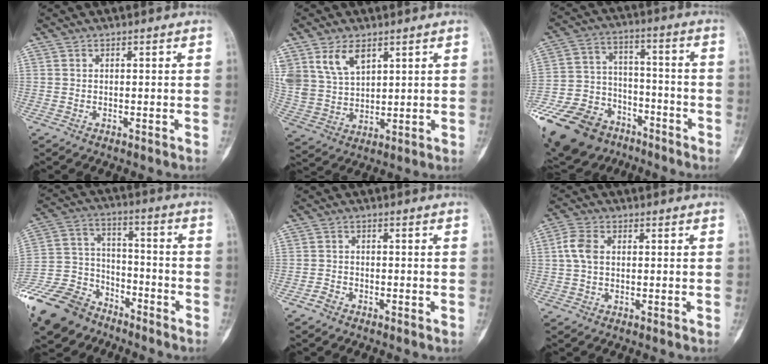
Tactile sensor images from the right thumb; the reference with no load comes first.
{"total": 9.0, "force": [5.1, 5.4, 5.2], "torque": [-0.089, -0.016, 0.113]}
{"total": 23.9, "force": [-15.7, 15.0, 10.0], "torque": [-0.234, 0.069, -0.267]}
{"total": 19.9, "force": [-15.0, 11.2, 6.7], "torque": [-0.127, 0.076, -0.270]}
{"total": 2.0, "force": [-1.5, 1.2, 0.5], "torque": [-0.012, 0.006, -0.031]}
{"total": 4.5, "force": [0.5, 3.0, 3.4], "torque": [-0.078, 0.011, 0.006]}